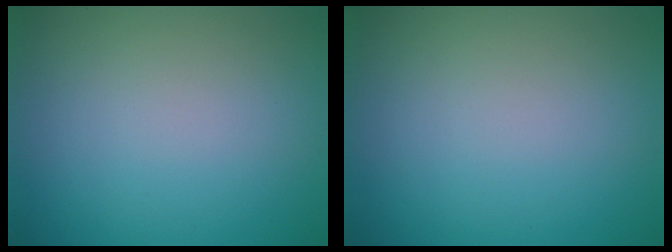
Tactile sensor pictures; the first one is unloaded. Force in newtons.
{"total": 0.0}